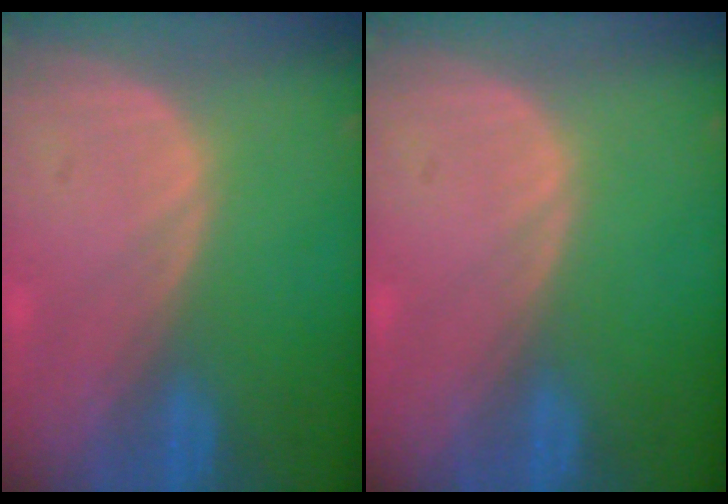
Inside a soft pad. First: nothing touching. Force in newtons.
{"total": 0.0}